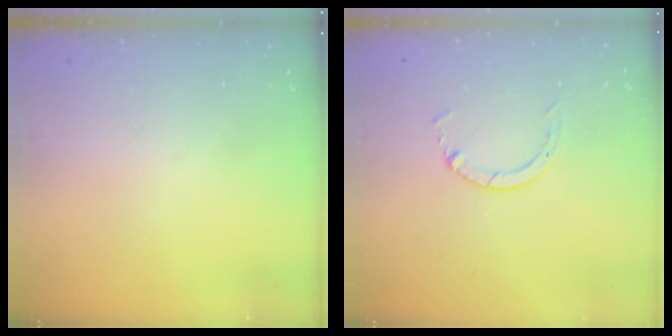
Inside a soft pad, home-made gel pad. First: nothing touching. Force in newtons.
{"total": 1.3, "press": 1.2, "slide": 0.3}